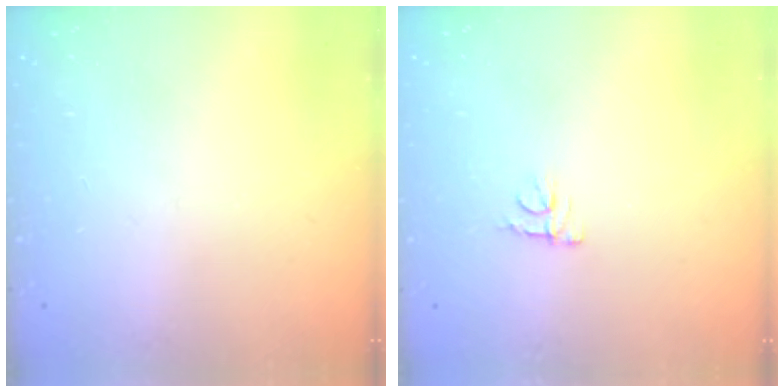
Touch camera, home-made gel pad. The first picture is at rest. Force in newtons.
{"total": 4.0, "press": 4.0, "slide": 0.3}